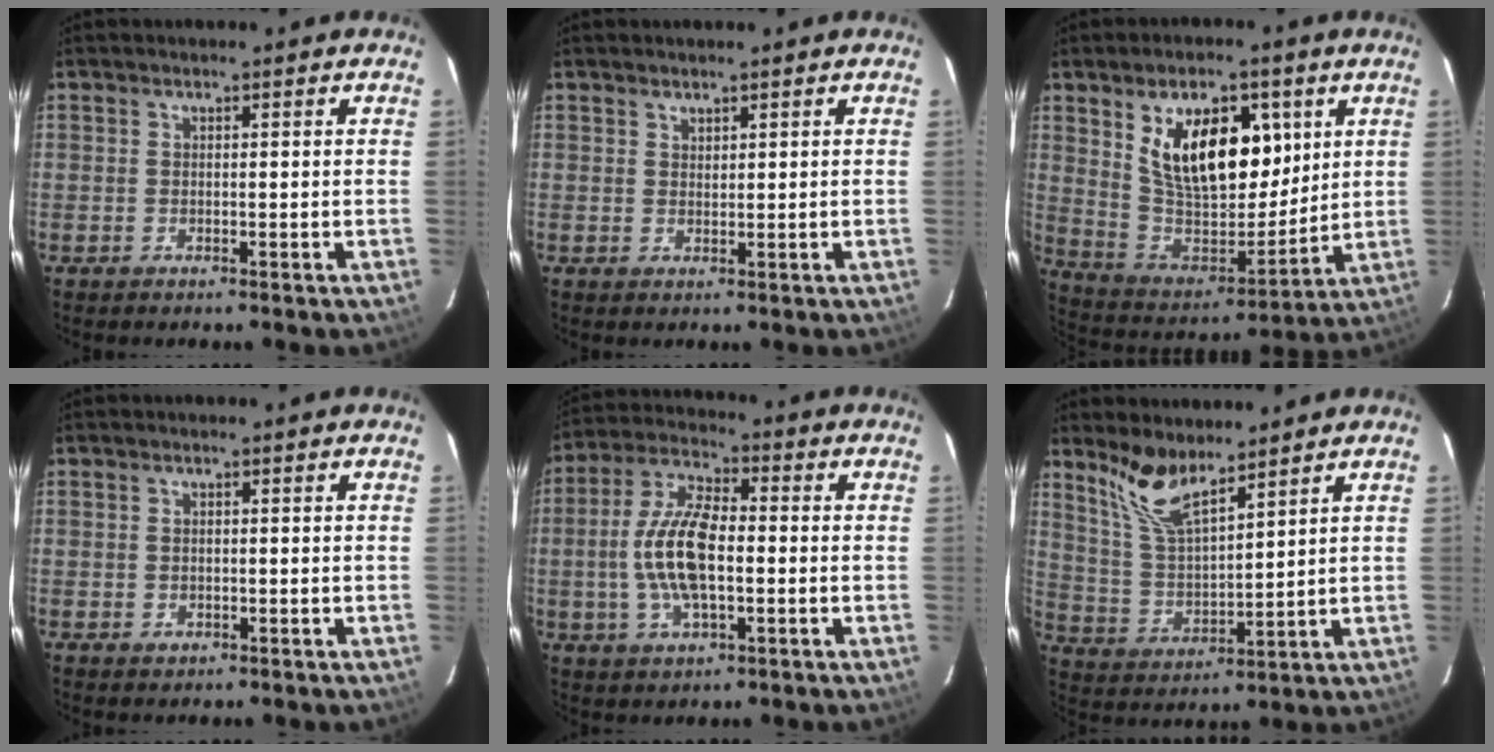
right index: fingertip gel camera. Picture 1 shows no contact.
{"total": 1.0, "force": [1.0, 0.4, 0.2], "torque": [-0.003, 0.002, 0.018]}
{"total": 18.4, "force": [6.9, 9.6, 14.1], "torque": [-0.244, 0.002, 0.137]}
{"total": 1.1, "force": [0.0, 0.9, 0.6], "torque": [-0.008, 0.000, 0.001]}
{"total": 12.5, "force": [-1.5, 5.0, 11.3], "torque": [-0.235, 0.006, -0.029]}
{"total": 9.4, "force": [7.3, 2.4, 5.4], "torque": [-0.110, -0.001, 0.154]}